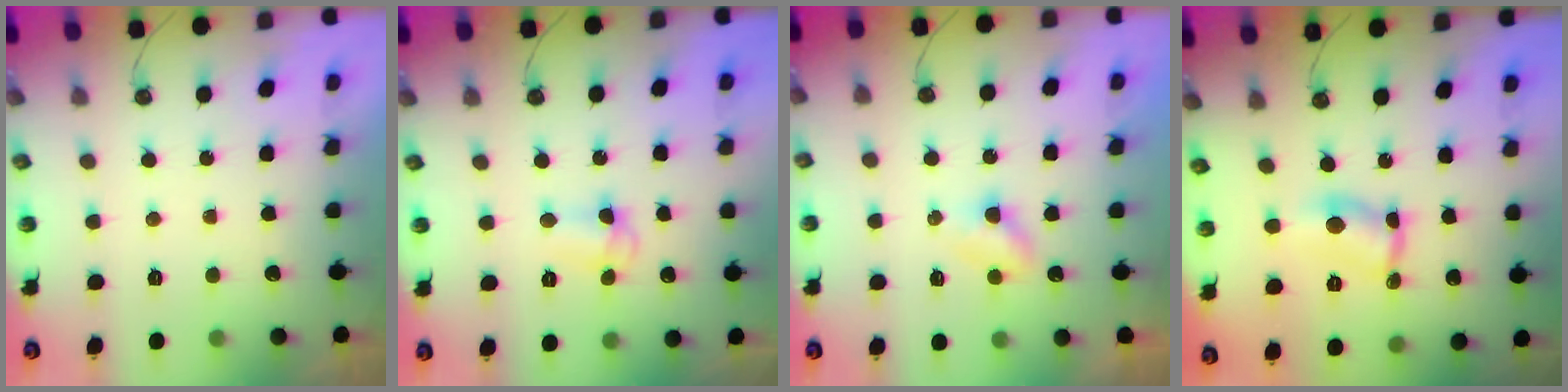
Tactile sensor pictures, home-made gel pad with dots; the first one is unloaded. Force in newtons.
{"total": 3.7, "press": 3.6, "slide": 0.8}
{"total": 4.0, "press": 4.0, "slide": 0.5}
{"total": 5.1, "press": 5.1, "slide": 0.3}